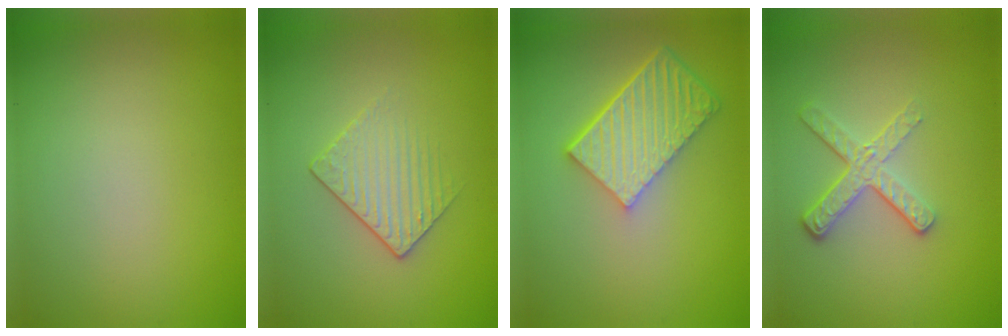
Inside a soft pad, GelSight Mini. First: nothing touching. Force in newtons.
{"total": 1.9, "press": 1.6, "slide": 1.0}
{"total": 6.2, "press": 4.3, "slide": 4.5}
{"total": 3.2, "press": 2.5, "slide": 2.0}